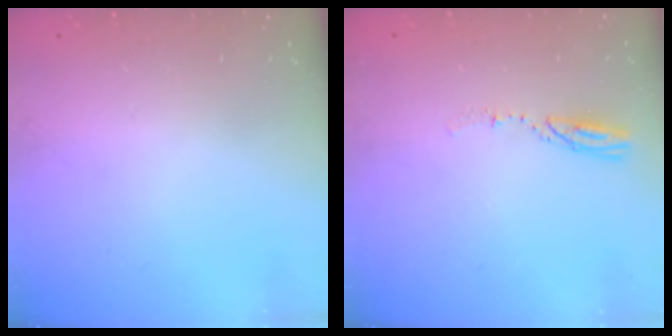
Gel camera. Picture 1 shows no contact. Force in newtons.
{"total": 3.9, "press": 3.9, "slide": 0.4}